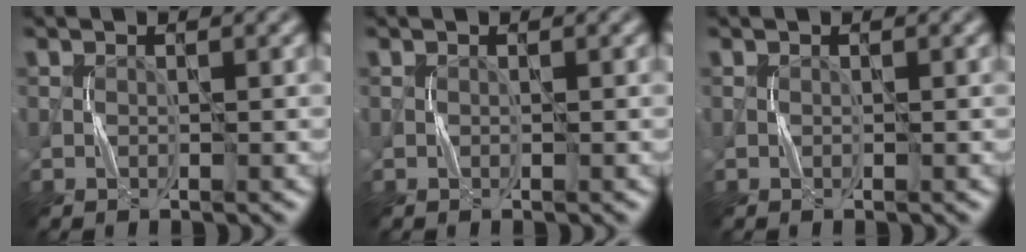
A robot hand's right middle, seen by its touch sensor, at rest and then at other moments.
{"total": 0.0}
{"total": 0.0}